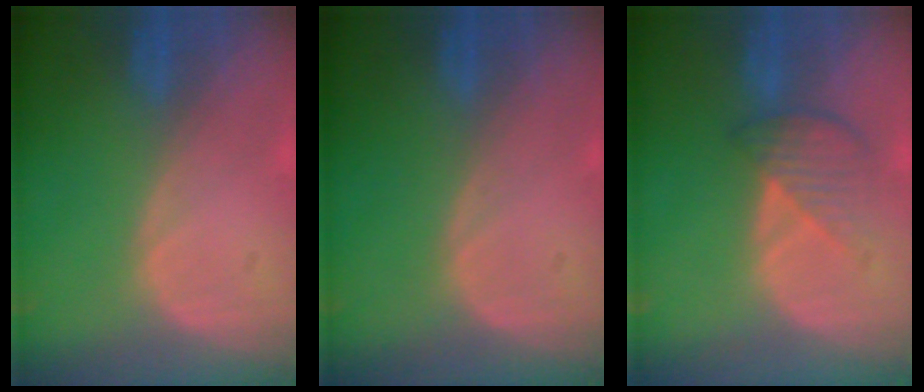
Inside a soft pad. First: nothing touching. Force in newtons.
{"total": 0.0}
{"total": 4.3, "press": 4.0, "slide": 1.6}